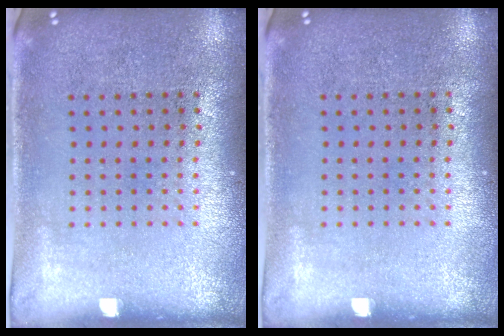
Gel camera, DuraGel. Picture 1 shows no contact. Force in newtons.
{"total": 0.0}